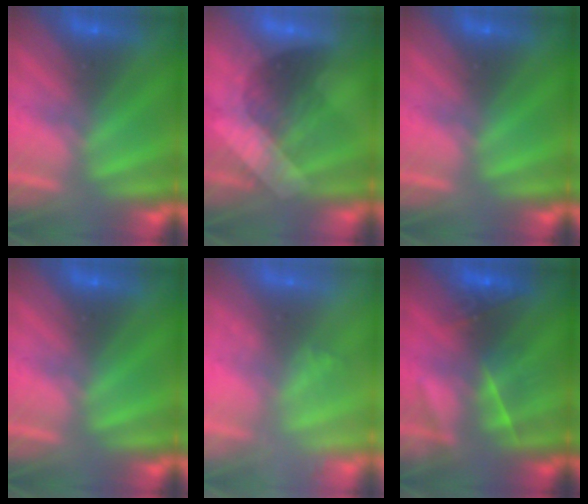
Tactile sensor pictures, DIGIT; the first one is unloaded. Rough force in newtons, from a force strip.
{"total": 3.0}
{"total": 0.0}
{"total": 0.0}
{"total": 1.6}
{"total": 2.8}